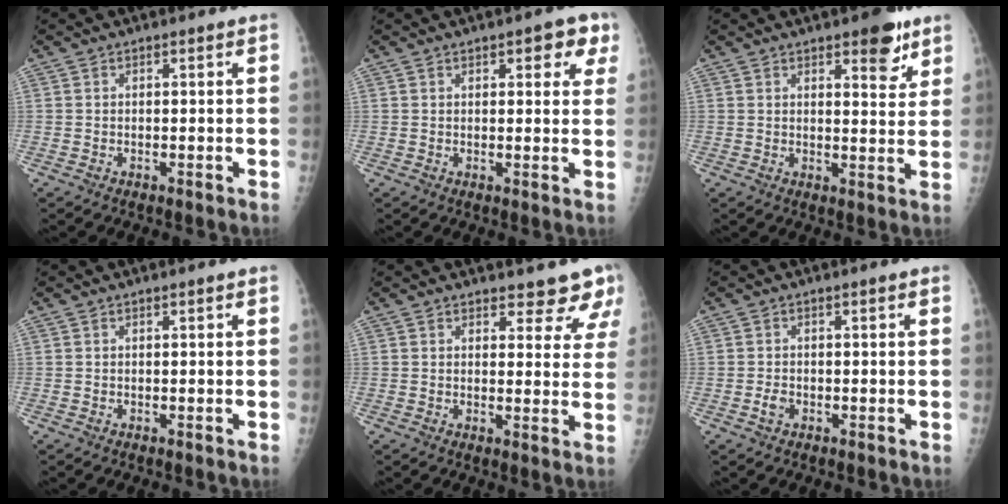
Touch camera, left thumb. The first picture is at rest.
{"total": 5.2, "force": [2.6, 2.5, 3.8], "torque": [-0.010, -0.005, 0.022]}
{"total": 7.1, "force": [4.4, 2.7, 4.8], "torque": [-0.041, -0.024, 0.053]}
{"total": 0.0}
{"total": 6.7, "force": [6.0, 2.6, 1.4], "torque": [0.026, -0.034, 0.052]}
{"total": 1.6, "force": [-0.7, 1.0, 0.9], "torque": [-0.016, 0.006, -0.014]}